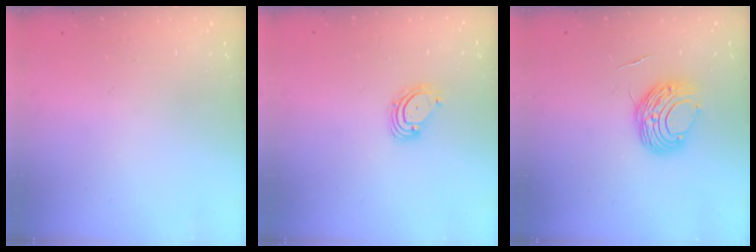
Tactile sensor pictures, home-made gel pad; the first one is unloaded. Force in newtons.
{"total": 4.0, "press": 4.0, "slide": 0.5}
{"total": 9.4, "press": 9.3, "slide": 0.6}